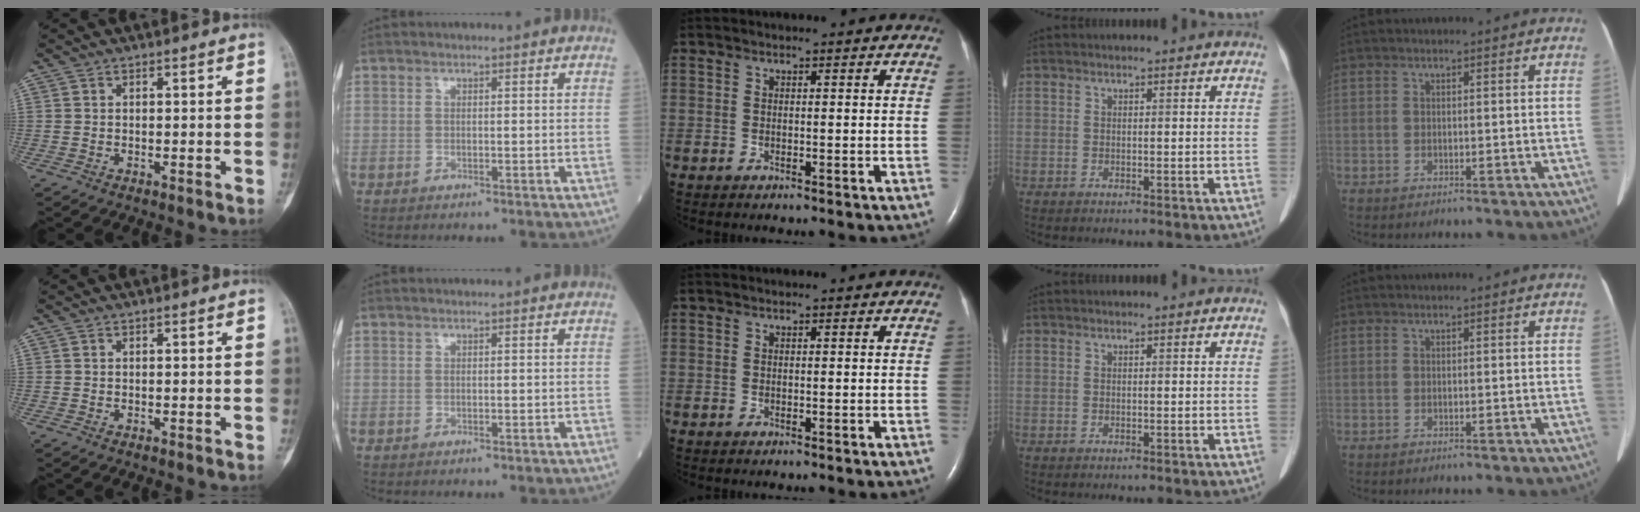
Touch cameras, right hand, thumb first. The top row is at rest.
{}